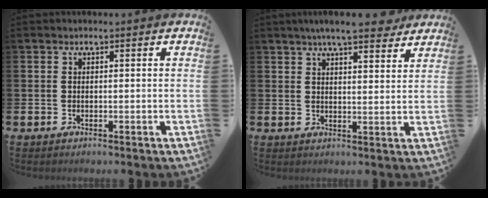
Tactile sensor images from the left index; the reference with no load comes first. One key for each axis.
{"total": 6.5, "fx": 5.9, "fy": 0.7, "fz": 2.7, "tx": -0.049, "ty": -0.021, "tz": 0.103}